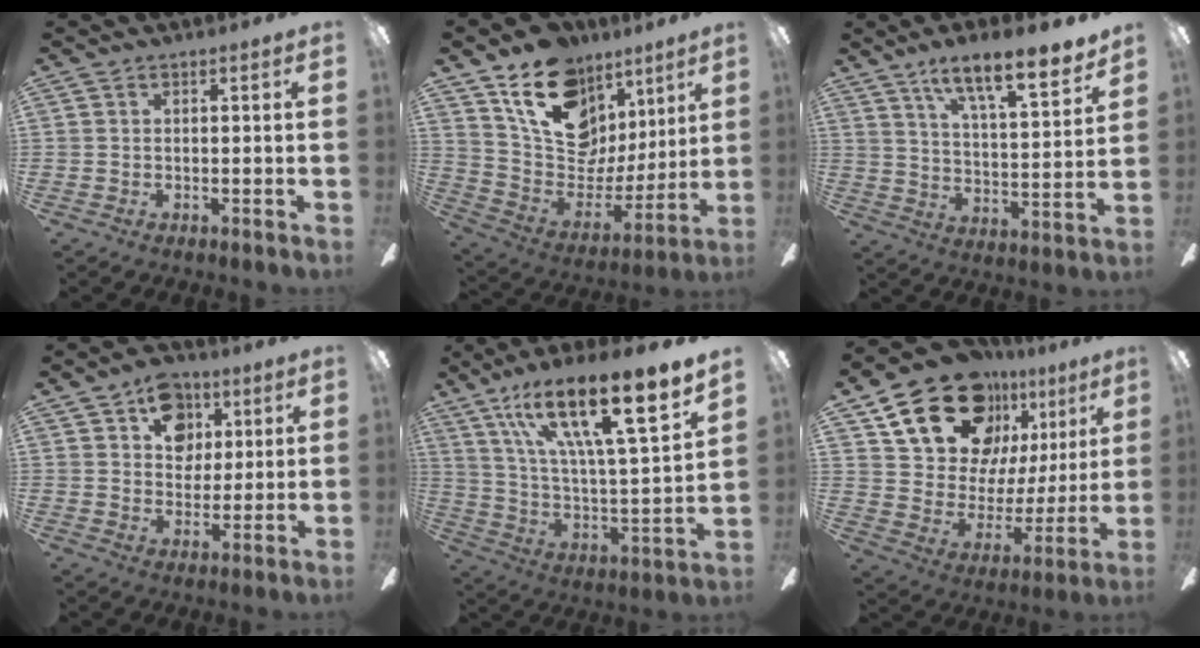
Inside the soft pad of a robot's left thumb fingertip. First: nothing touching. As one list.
[{"total": 19.2, "force": [10.9, 12.8, 9.2], "torque": [-0.157, -0.058, 0.202]}, {"total": 14.1, "force": [11.4, 3.0, 7.7], "torque": [-0.125, -0.073, 0.191]}, {"total": 10.6, "force": [4.9, 8.2, 4.7], "torque": [-0.050, -0.009, 0.086]}, {"total": 22.2, "force": [14.6, 4.7, 16.0], "torque": [-0.277, -0.090, 0.235]}, {"total": 23.4, "force": [14.7, 14.7, 10.8], "torque": [-0.188, -0.076, 0.279]}]